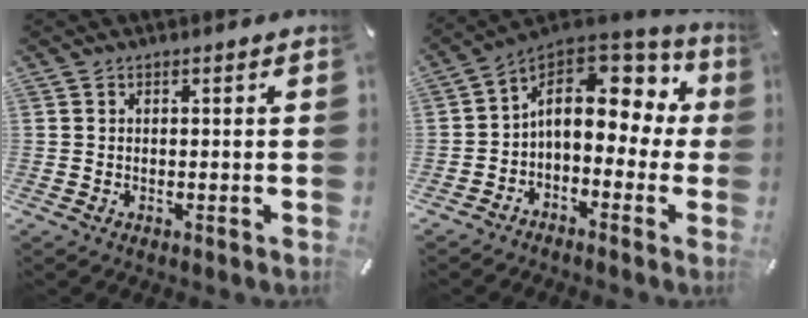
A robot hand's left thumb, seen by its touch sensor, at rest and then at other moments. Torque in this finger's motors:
{"motor_torque": [0.57, 0.65, 0.57, 0.17, 0.35]}